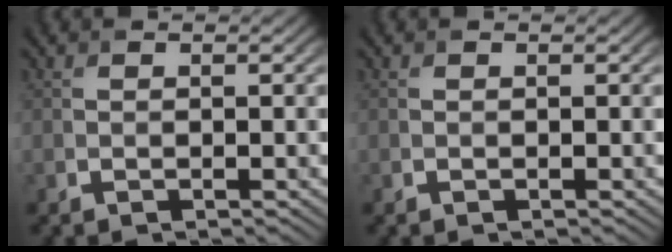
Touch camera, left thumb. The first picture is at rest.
{"total": 0.0}